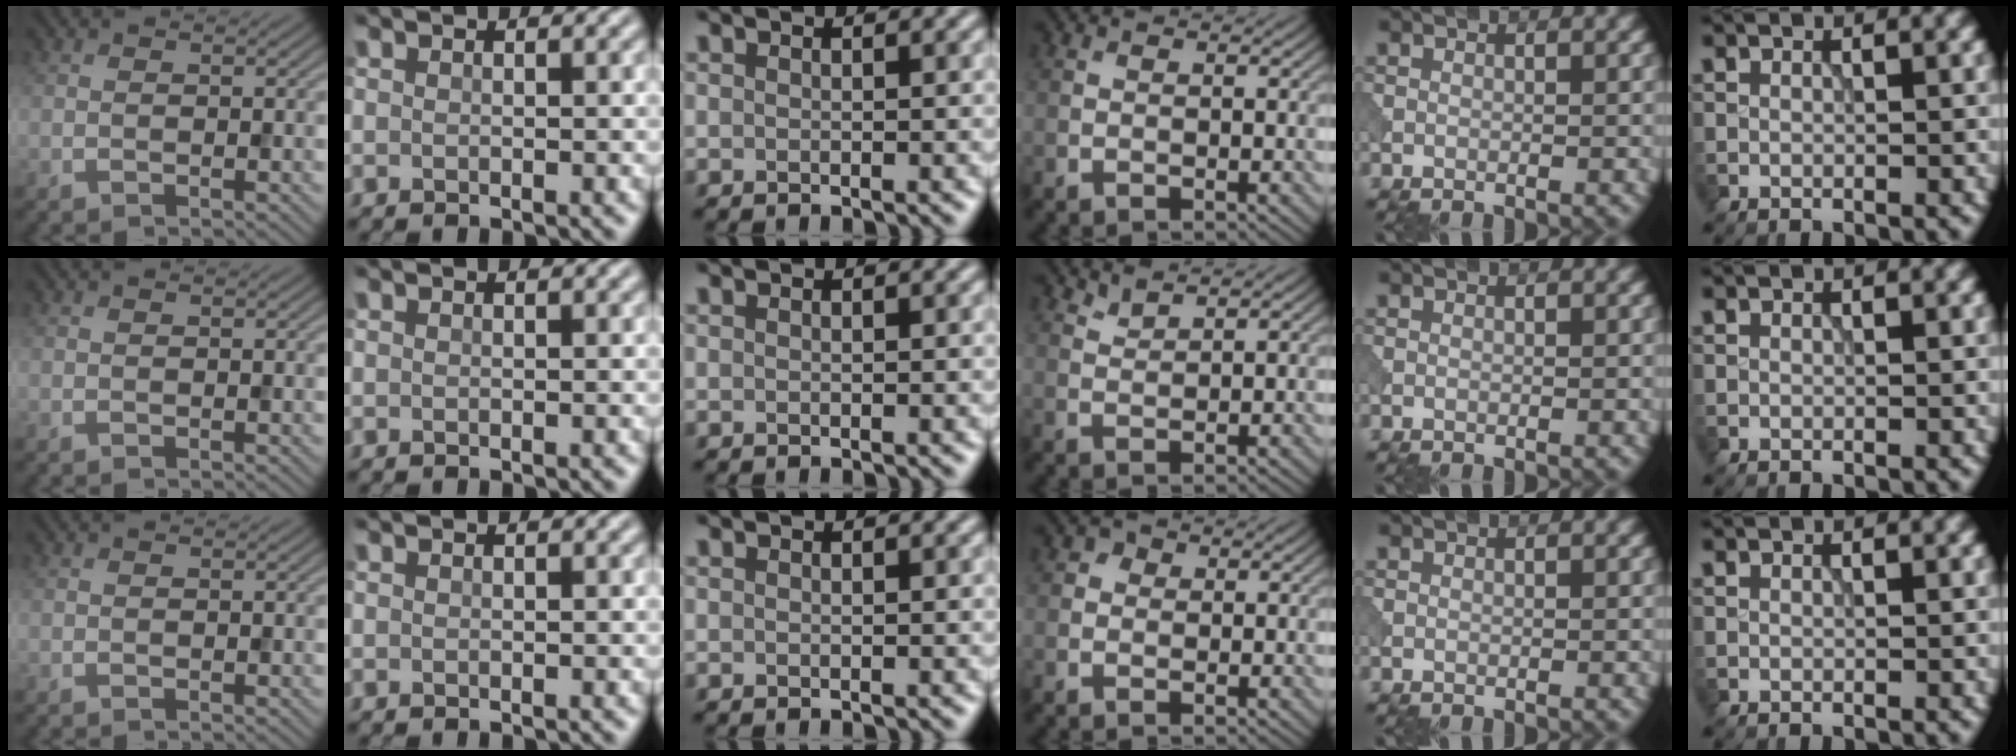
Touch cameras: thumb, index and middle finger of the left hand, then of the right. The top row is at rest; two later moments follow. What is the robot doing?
{"motion": "open", "object": "sandwich press"}